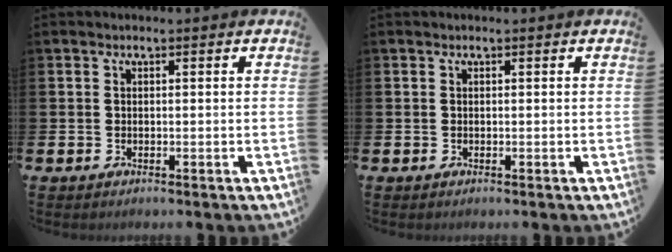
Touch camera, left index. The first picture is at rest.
{"total": 0.0}